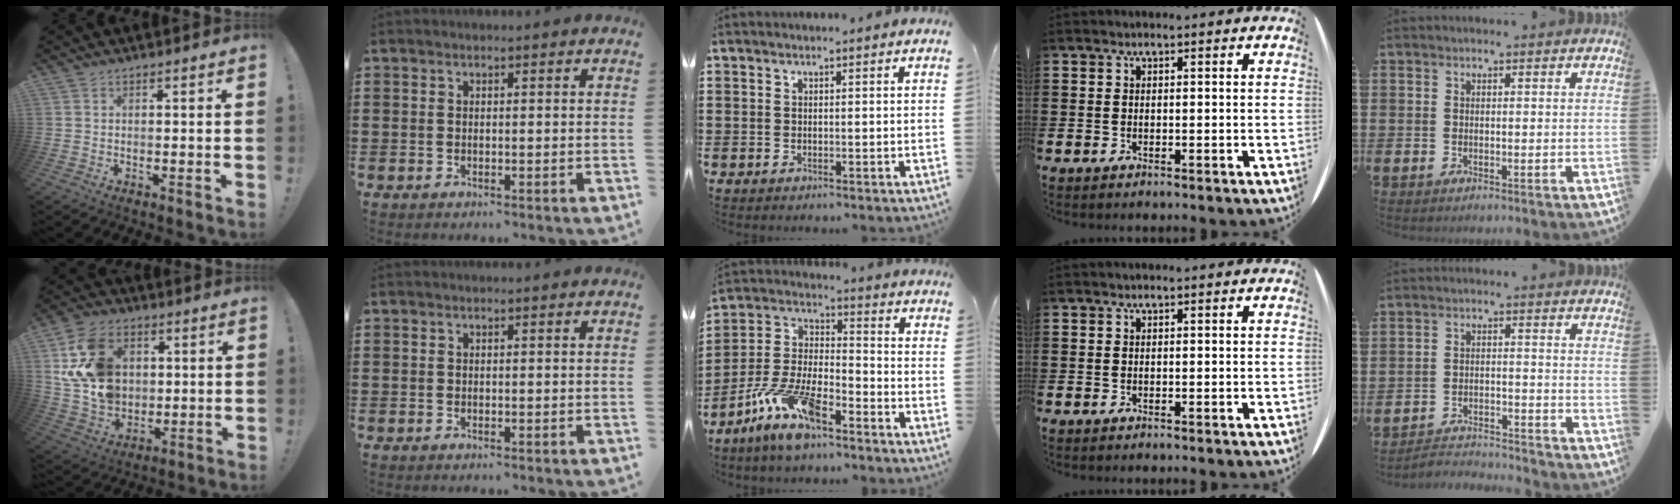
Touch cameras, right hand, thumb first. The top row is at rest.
{"thumb": {"total": 18.5, "force": [4.4, 14.3, 10.8], "torque": [-0.203, -0.012, 0.090]}, "middle": {"total": 10.4, "force": [-7.7, 2.8, 6.4], "torque": [-0.150, 0.005, -0.154]}, "little": {"total": 2.8, "force": [-2.8, 0.1, -0.1], "torque": [-0.006, 0.003, -0.062]}}